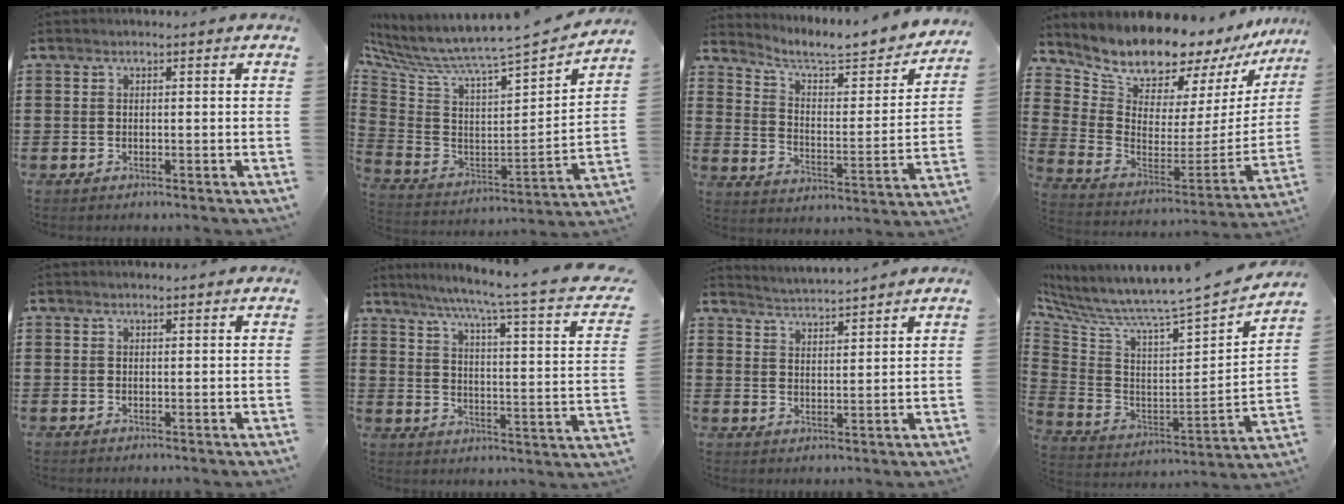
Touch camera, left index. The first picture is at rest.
{"total": 5.1, "force": [4.5, 0.0, 2.4], "torque": [-0.072, -0.059, 0.062]}
{"total": 5.8, "force": [5.1, 0.7, 2.6], "torque": [-0.077, -0.038, 0.081]}
{"total": 10.8, "force": [10.5, 2.4, 1.4], "torque": [-0.078, -0.096, 0.181]}
{"total": 0.8, "force": [0.8, 0.0, 0.2], "torque": [-0.005, 0.000, 0.016]}
{"total": 5.7, "force": [4.1, -1.0, 3.7], "torque": [-0.089, -0.044, 0.059]}
{"total": 3.4, "force": [3.3, -0.7, -0.2], "torque": [-0.008, -0.020, 0.057]}
{"total": 4.5, "force": [3.9, -0.5, 2.1], "torque": [-0.066, -0.061, 0.048]}